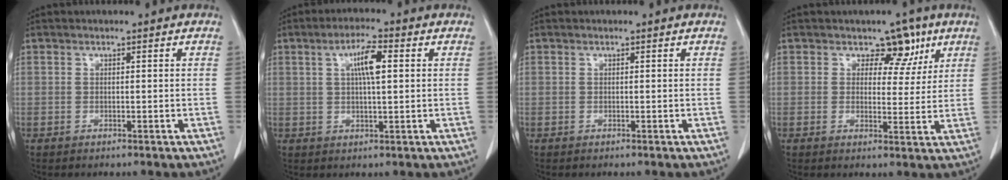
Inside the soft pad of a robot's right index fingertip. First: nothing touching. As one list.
[{"total": 5.6, "force": [1.5, 0.9, 5.3], "torque": [-0.096, 0.007, 0.026]}, {"total": 0.0}, {"total": 5.3, "force": [3.0, 3.6, 2.4], "torque": [-0.013, 0.002, 0.037]}]